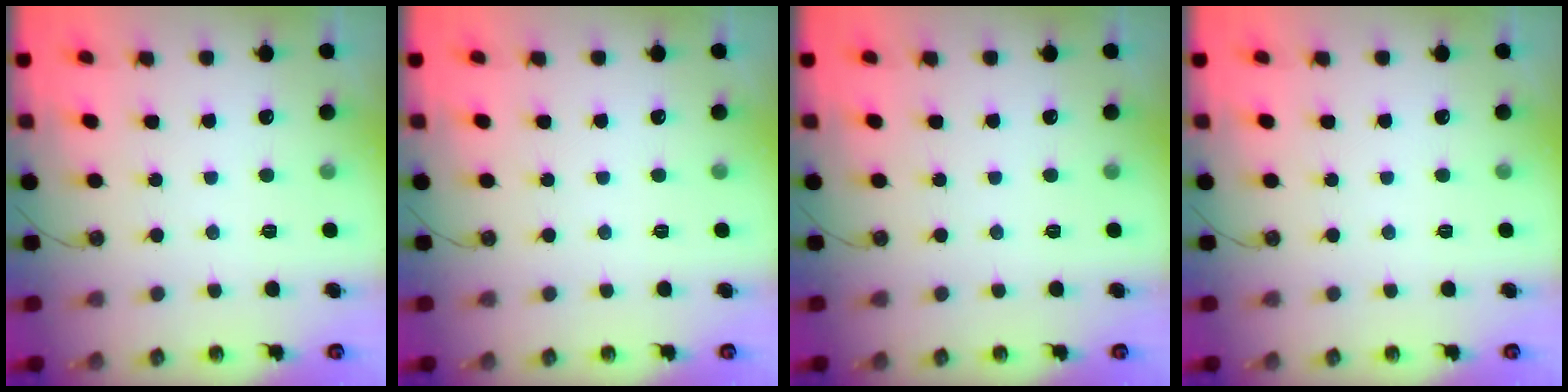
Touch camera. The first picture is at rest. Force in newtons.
{"total": 0.0}
{"total": 0.0}
{"total": 0.0}